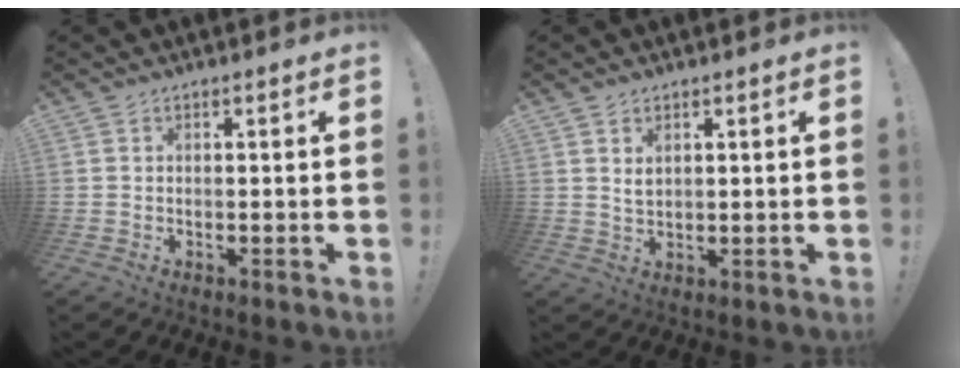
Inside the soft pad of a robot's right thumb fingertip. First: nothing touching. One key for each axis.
{"total": 2.7, "fx": 1.5, "fy": 1.6, "fz": 1.5, "tx": -0.022, "ty": -0.007, "tz": 0.025}